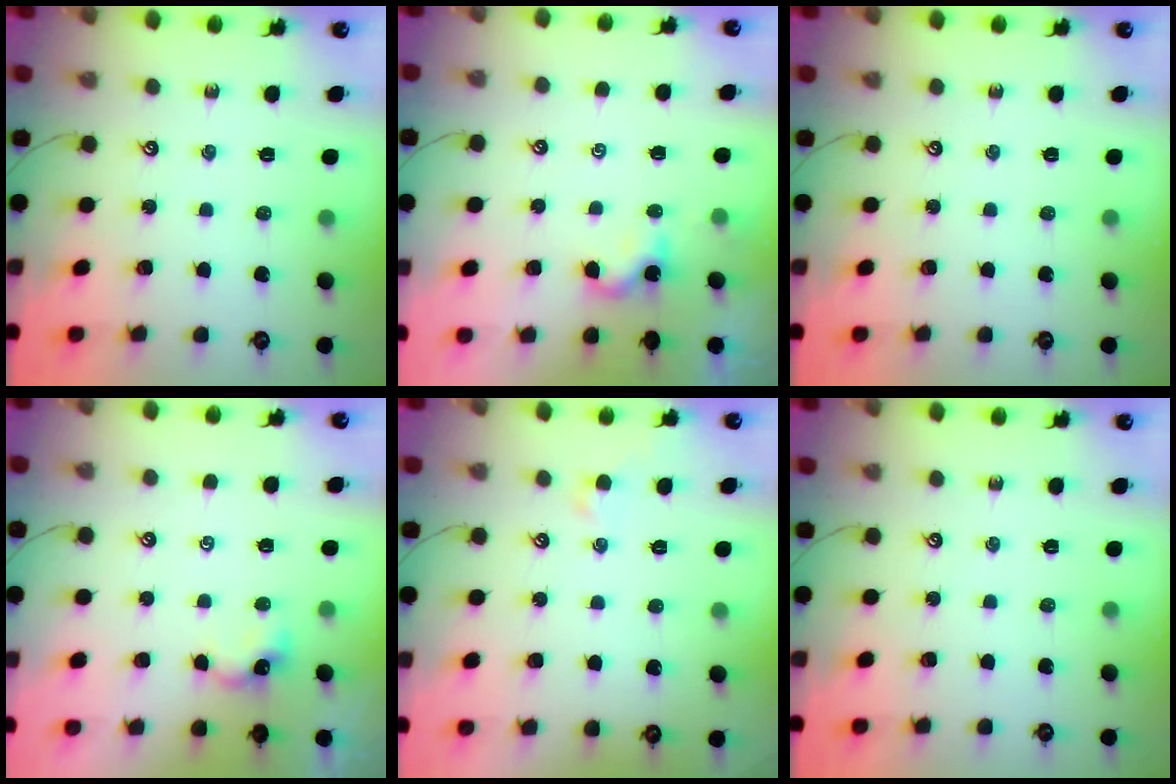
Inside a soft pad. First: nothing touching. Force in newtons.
{"total": 1.2, "press": 1.1, "slide": 0.1}
{"total": 0.0}
{"total": 1.5, "press": 1.5, "slide": 0.3}
{"total": 0.6, "press": 0.3, "slide": 0.5}
{"total": 0.0}